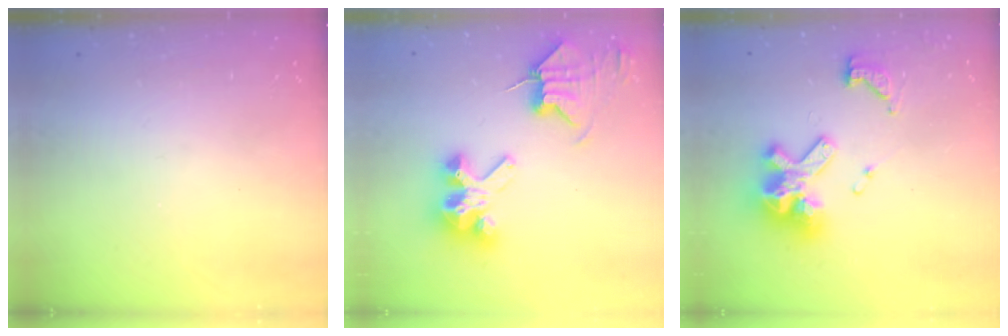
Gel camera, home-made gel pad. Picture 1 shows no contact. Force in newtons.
{"total": 9.9, "press": 9.9, "slide": 1.1}
{"total": 14.4, "press": 14.4, "slide": 1.6}